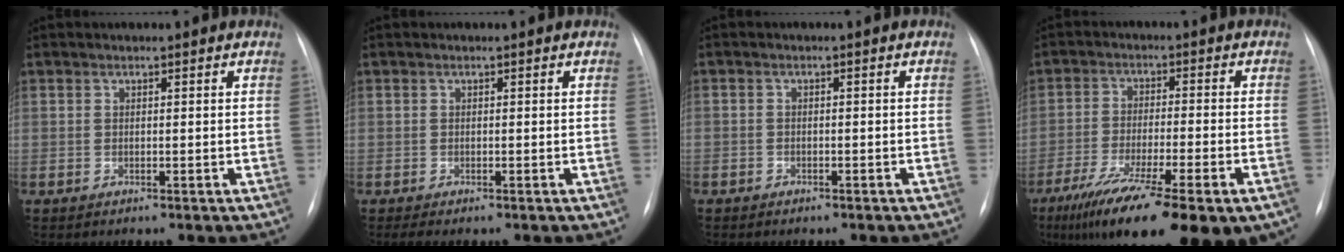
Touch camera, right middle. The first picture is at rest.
{"total": 1.9, "force": [-1.5, 0.3, 1.1], "torque": [-0.011, -0.004, -0.017]}
{"total": 1.8, "force": [-1.4, 1.1, 0.5], "torque": [-0.011, 0.005, -0.016]}
{"total": 20.4, "force": [-13.6, 3.5, 14.8], "torque": [-0.208, -0.040, -0.208]}